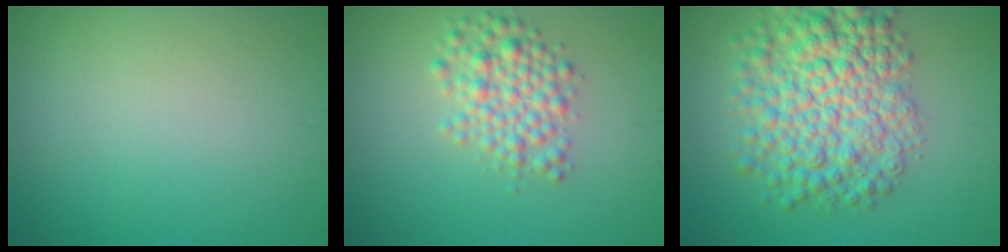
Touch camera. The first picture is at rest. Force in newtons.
{"total": 3.6, "press": 3.6, "slide": 0.2}
{"total": 8.5, "press": 8.5, "slide": 0.1}